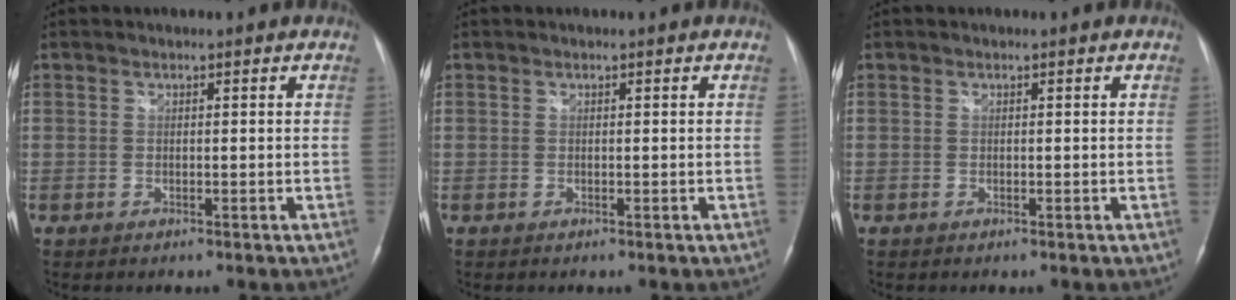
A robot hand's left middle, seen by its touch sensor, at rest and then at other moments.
{"total": 0.0}
{"total": 0.0}